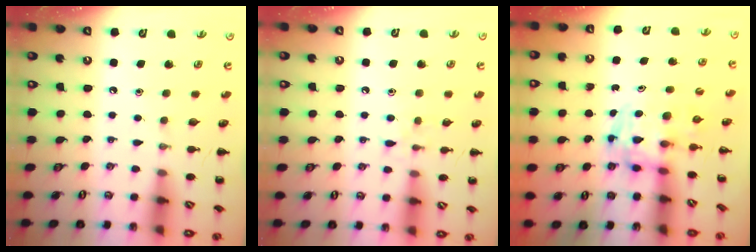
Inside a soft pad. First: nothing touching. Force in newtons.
{"total": 5.5, "press": 5.2, "slide": 1.7}
{"total": 3.7, "press": 3.7, "slide": 0.6}